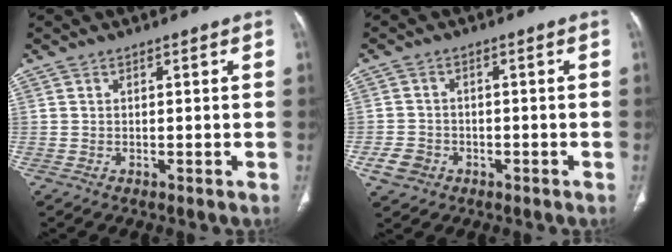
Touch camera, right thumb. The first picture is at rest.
{"total": 4.2, "force": [-1.8, 3.5, 1.5], "torque": [-0.022, 0.013, -0.027]}